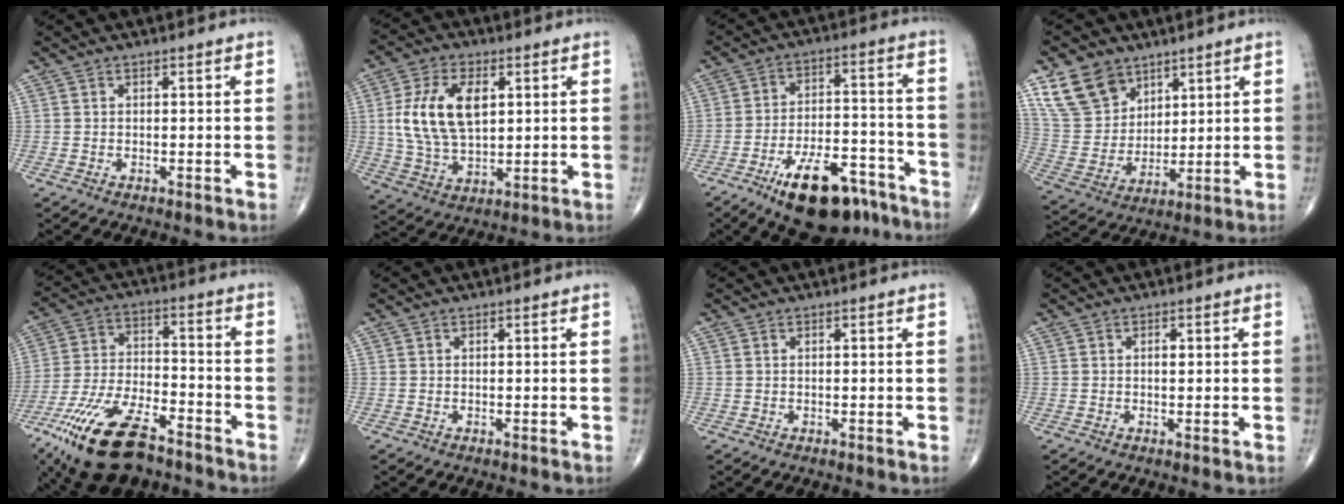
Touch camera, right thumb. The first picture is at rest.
{"total": 14.1, "force": [2.8, 8.0, 11.2], "torque": [-0.209, -0.005, 0.058]}
{"total": 17.1, "force": [-10.9, 7.3, 10.9], "torque": [-0.151, 0.075, -0.169]}
{"total": 12.8, "force": [7.8, 8.9, 4.7], "torque": [-0.068, -0.035, 0.164]}
{"total": 20.0, "force": [-12.9, 8.1, 12.9], "torque": [-0.264, 0.040, -0.234]}
{"total": 0.0}
{"total": 0.0}
{"total": 1.2, "force": [0.2, 0.5, 1.1], "torque": [-0.018, -0.001, 0.003]}